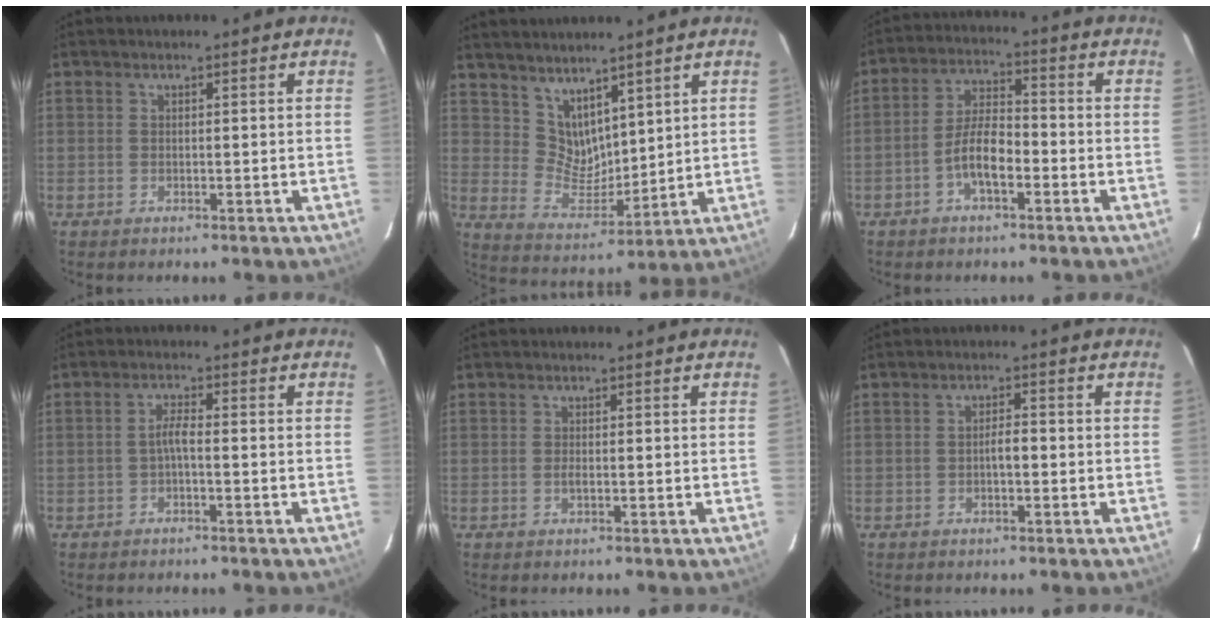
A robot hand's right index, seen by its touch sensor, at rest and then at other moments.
{"total": 8.5, "force": [6.4, 4.6, 3.2], "torque": [-0.056, -0.001, 0.136]}
{"total": 6.8, "force": [-3.1, 2.3, 5.6], "torque": [-0.119, 0.013, -0.056]}
{"total": 2.0, "force": [-1.0, 0.1, 1.8], "torque": [-0.036, 0.007, -0.020]}
{"total": 0.9, "force": [-0.3, 0.1, 0.8], "torque": [-0.018, 0.000, -0.005]}
{"total": 2.2, "force": [-0.8, 0.6, 2.0], "torque": [-0.037, 0.007, -0.013]}